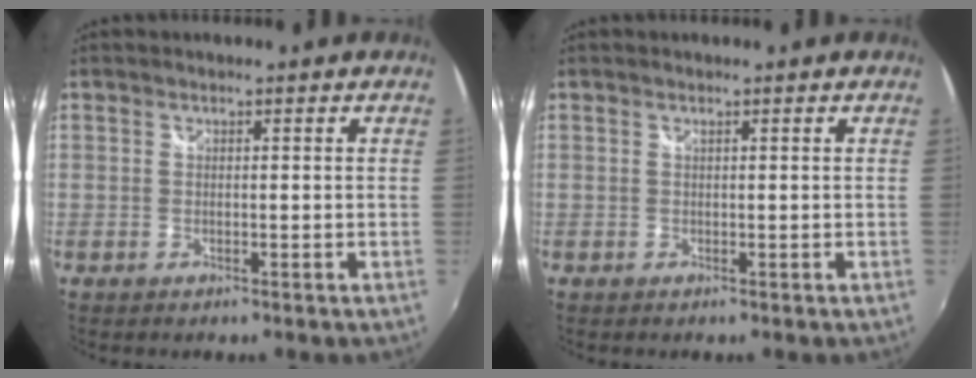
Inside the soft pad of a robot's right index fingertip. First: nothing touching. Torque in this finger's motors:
{"motor_torque": [0.01, 0.00, 0.01, 0.01]}